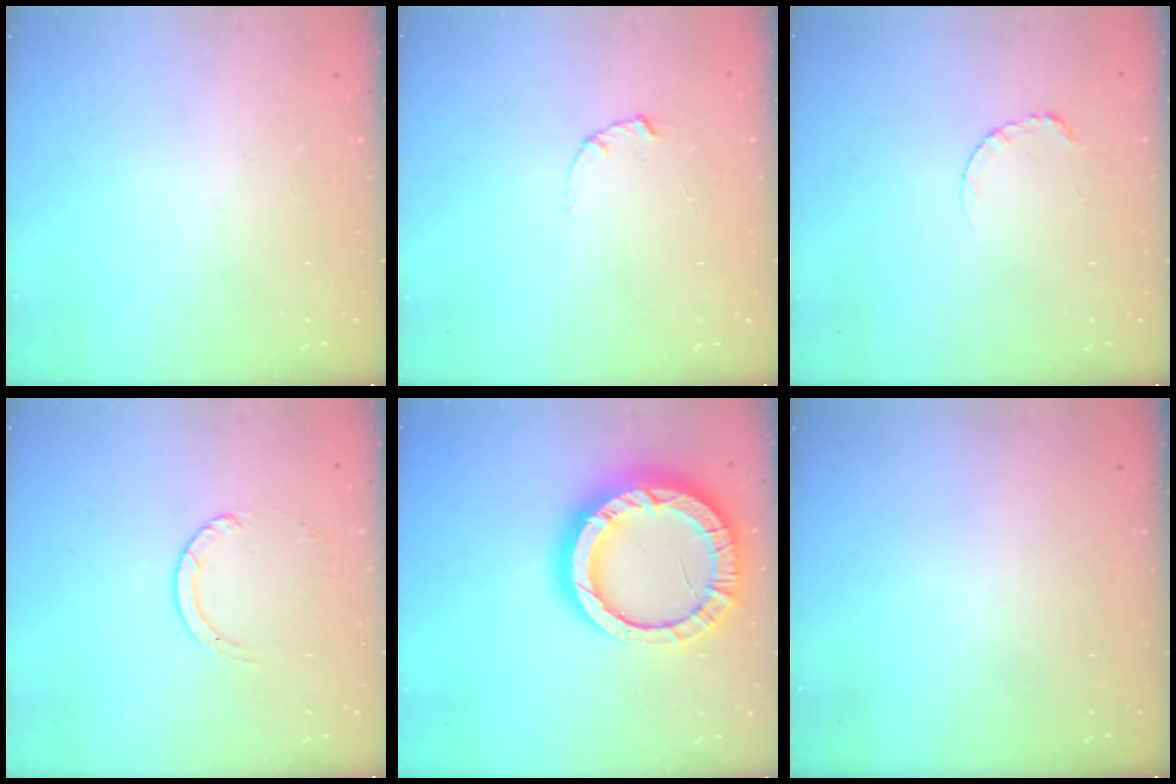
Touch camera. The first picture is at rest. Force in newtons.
{"total": 1.7, "press": 1.6, "slide": 0.3}
{"total": 3.4, "press": 3.4, "slide": 0.4}
{"total": 3.9, "press": 3.9, "slide": 0.4}
{"total": 21.0, "press": 20.9, "slide": 2.2}
{"total": 0.0}